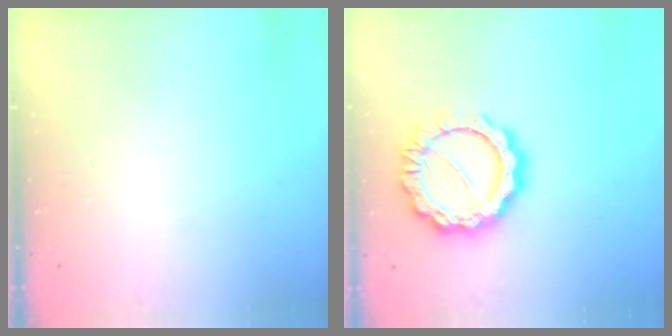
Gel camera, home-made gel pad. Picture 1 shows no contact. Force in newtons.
{"total": 13.7, "press": 13.7, "slide": 1.1}